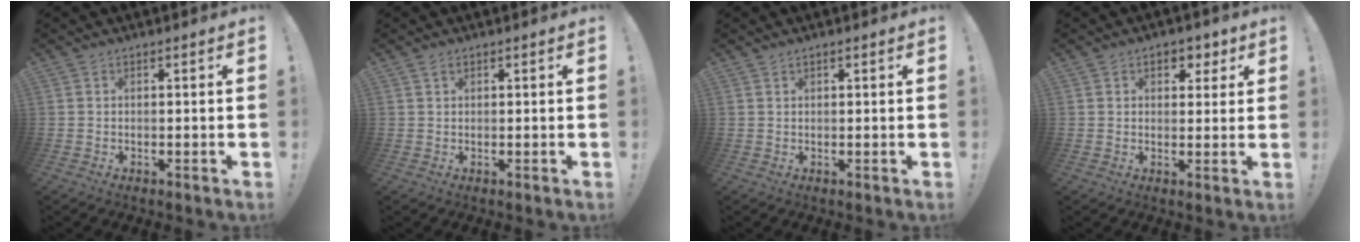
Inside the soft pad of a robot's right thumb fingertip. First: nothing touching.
{"total": 1.0, "force": [0.6, 0.5, 0.7], "torque": [-0.008, 0.000, 0.010]}
{"total": 1.0, "force": [0.9, 0.2, 0.4], "torque": [-0.008, -0.002, 0.018]}
{"total": 5.4, "force": [2.8, 3.7, 2.8], "torque": [-0.017, -0.011, 0.044]}